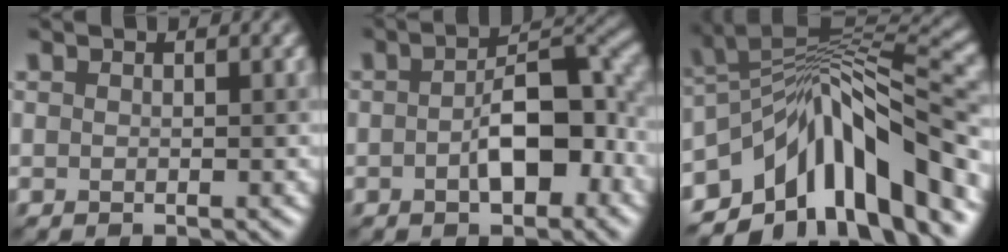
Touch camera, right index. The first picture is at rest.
{"total": 6.3, "force": [-1.5, 2.8, 5.4], "torque": [-0.079, 0.010, -0.025]}
{"total": 12.2, "force": [-5.6, 5.0, 9.6], "torque": [-0.132, 0.016, -0.099]}